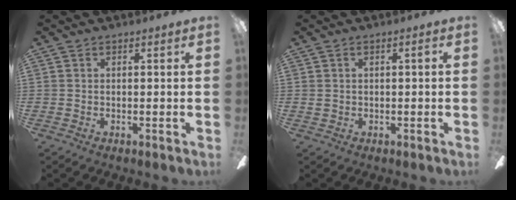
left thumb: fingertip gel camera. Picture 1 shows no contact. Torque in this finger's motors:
{"motor_torque": [-0.39, -0.16, 0.49, 0.00, 0.01]}